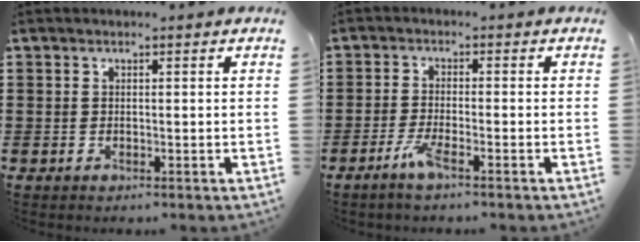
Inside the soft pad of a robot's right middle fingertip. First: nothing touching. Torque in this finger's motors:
{"motor_torque": [1.14, 0.92, 0.00, 0.00]}